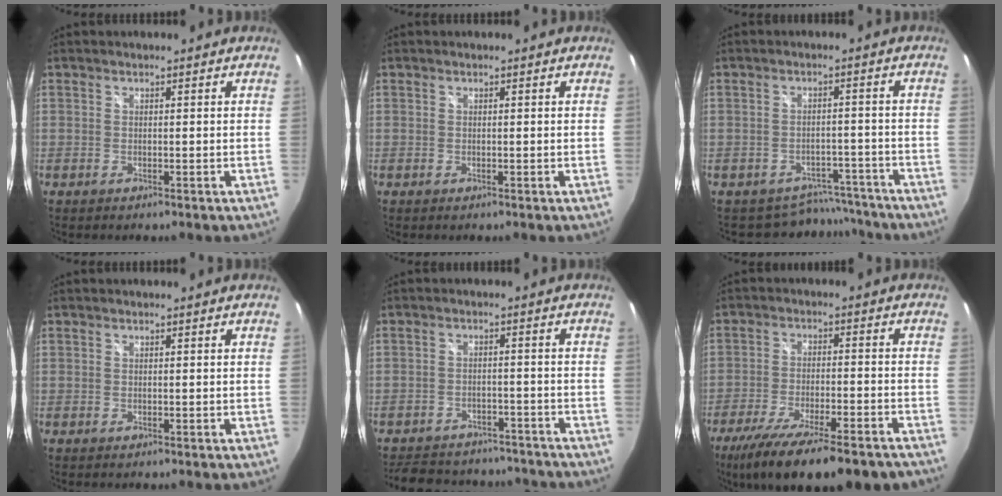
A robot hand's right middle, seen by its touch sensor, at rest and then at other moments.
{"total": 0.0}
{"total": 7.5, "force": [-6.6, 3.6, -0.1], "torque": [0.005, 0.023, -0.079]}
{"total": 0.0}
{"total": 18.3, "force": [-15.6, 7.2, 6.4], "torque": [-0.142, 0.018, -0.199]}
{"total": 20.9, "force": [-16.3, 4.4, 12.4], "torque": [-0.231, -0.058, -0.249]}